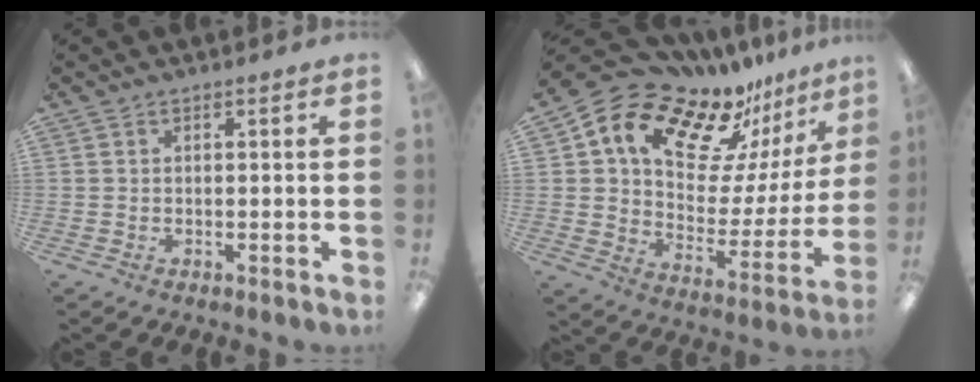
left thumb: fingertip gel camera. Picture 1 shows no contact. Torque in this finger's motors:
{"motor_torque": [1.36, 1.42, 1.39, -1.38, 0.28]}